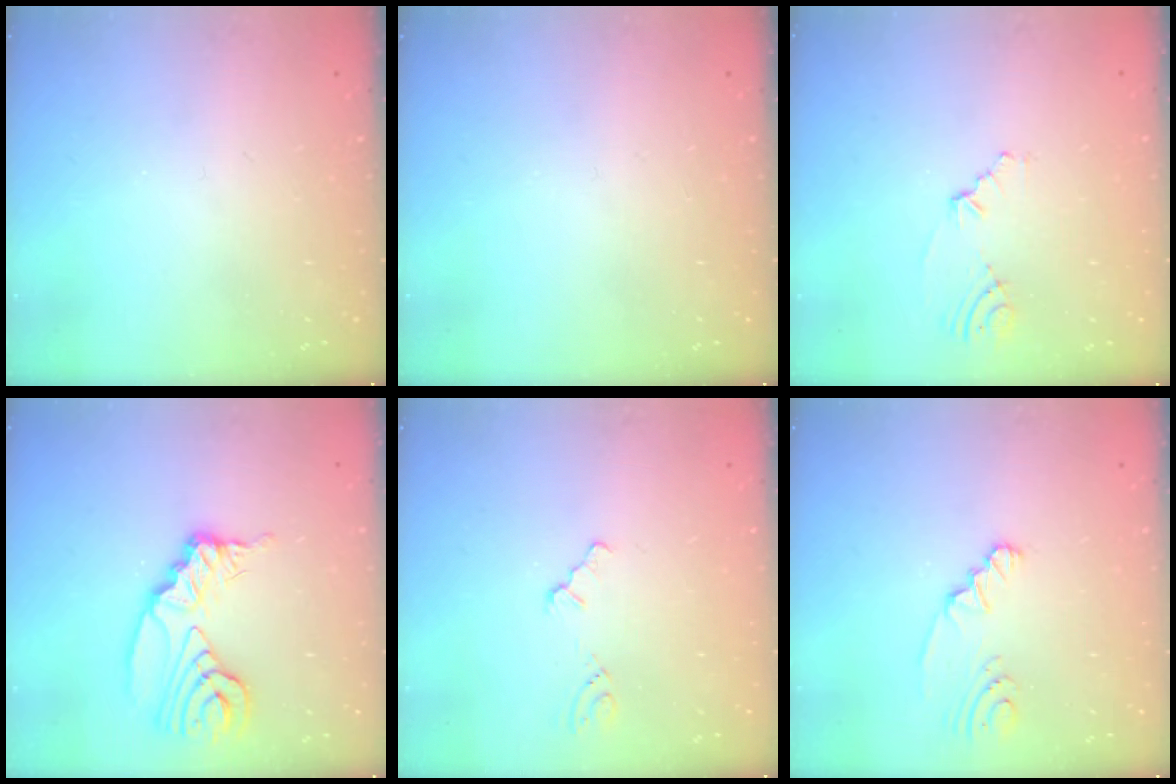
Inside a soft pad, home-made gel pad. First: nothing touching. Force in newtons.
{"total": 0.0}
{"total": 4.7, "press": 1.6, "slide": 4.4}
{"total": 12.5, "press": 12.4, "slide": 1.8}
{"total": 1.3, "press": 1.3, "slide": 0.3}
{"total": 2.6, "press": 2.1, "slide": 1.5}